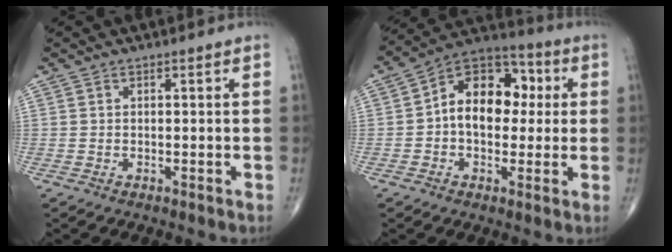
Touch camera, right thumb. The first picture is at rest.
{"total": 14.4, "force": [1.2, 9.8, 10.5], "torque": [-0.124, 0.033, 0.006]}